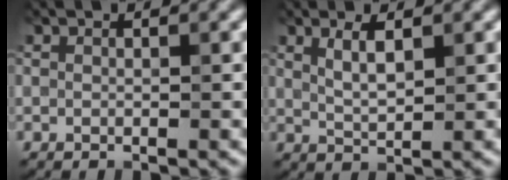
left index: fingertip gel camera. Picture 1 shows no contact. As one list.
[{"total": 2.2, "force": [1.1, 0.5, 1.9], "torque": [-0.035, 0.000, 0.024]}]